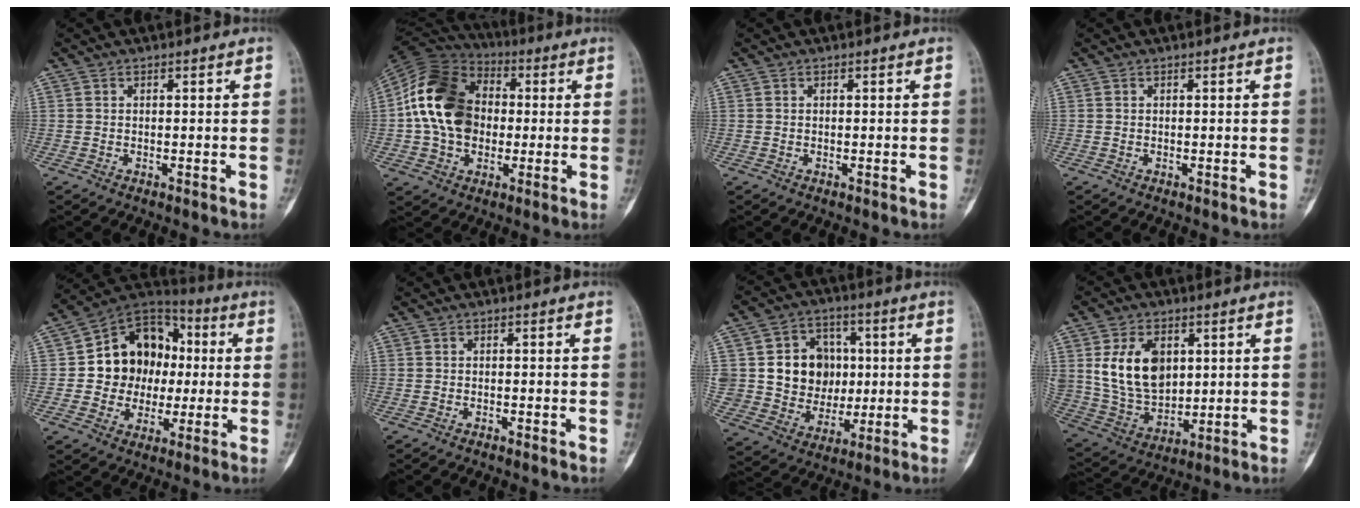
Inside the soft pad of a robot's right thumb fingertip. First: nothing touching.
{"total": 18.3, "force": [0.5, 13.6, 12.1], "torque": [-0.200, 0.025, 0.000]}
{"total": 0.0}
{"total": 0.0}
{"total": 15.9, "force": [0.4, 13.5, 8.4], "torque": [-0.074, 0.029, 0.007]}
{"total": 0.7, "force": [-0.6, 0.0, 0.3], "torque": [-0.009, 0.004, -0.008]}
{"total": 15.2, "force": [2.0, 13.2, 7.1], "torque": [-0.063, 0.010, 0.052]}
{"total": 14.5, "force": [3.9, 9.8, 10.0], "torque": [-0.157, -0.017, 0.089]}